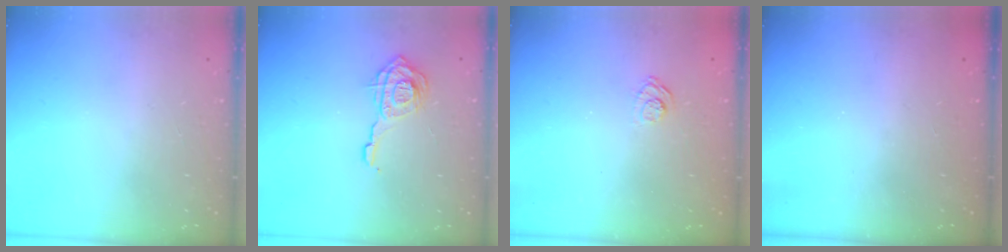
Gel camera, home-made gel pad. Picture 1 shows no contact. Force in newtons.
{"total": 11.6, "press": 11.6, "slide": 1.1}
{"total": 3.4, "press": 3.0, "slide": 1.5}
{"total": 2.3, "press": 2.2, "slide": 0.8}